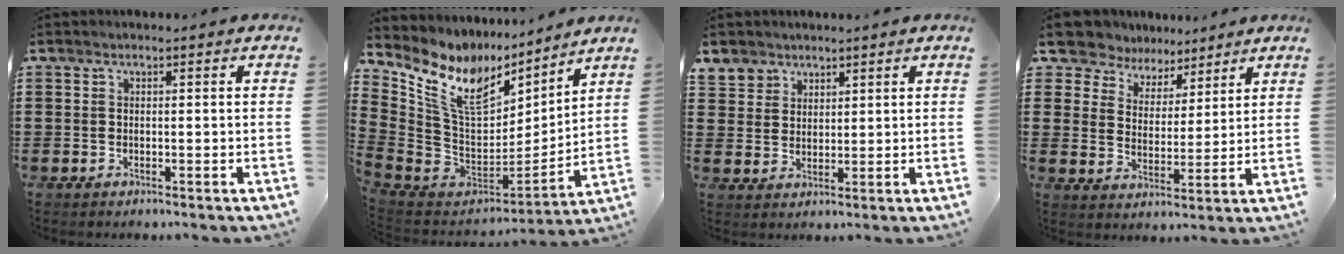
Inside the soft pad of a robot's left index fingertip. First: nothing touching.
{"total": 12.1, "force": [7.2, 6.5, 7.2], "torque": [-0.188, -0.045, 0.129]}
{"total": 3.9, "force": [2.6, 2.9, -0.2], "torque": [-0.014, 0.007, 0.049]}
{"total": 6.9, "force": [6.1, 3.0, 0.3], "torque": [-0.048, -0.030, 0.112]}